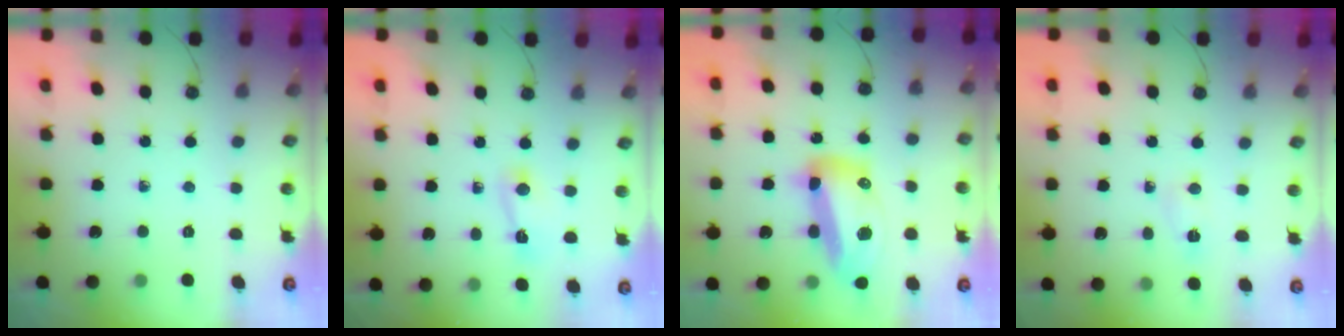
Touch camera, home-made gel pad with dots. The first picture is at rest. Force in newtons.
{"total": 3.0, "press": 3.0, "slide": 0.3}
{"total": 18.4, "press": 18.3, "slide": 1.8}
{"total": 2.2, "press": 2.2, "slide": 0.2}